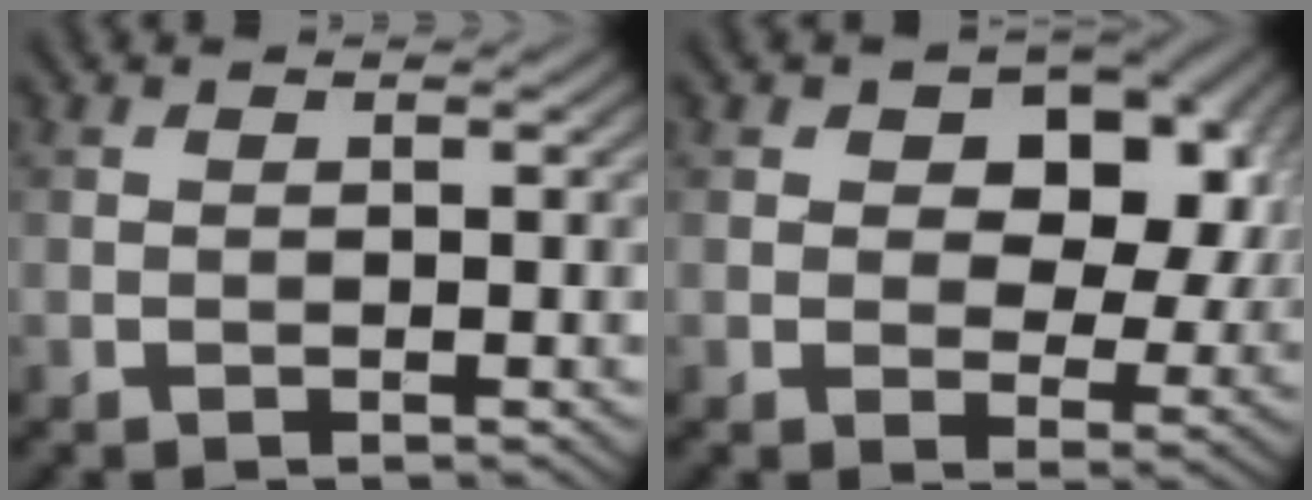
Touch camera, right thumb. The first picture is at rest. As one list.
[{"total": 11.6, "force": [3.6, 7.5, 8.1], "torque": [-0.119, -0.004, 0.057]}]